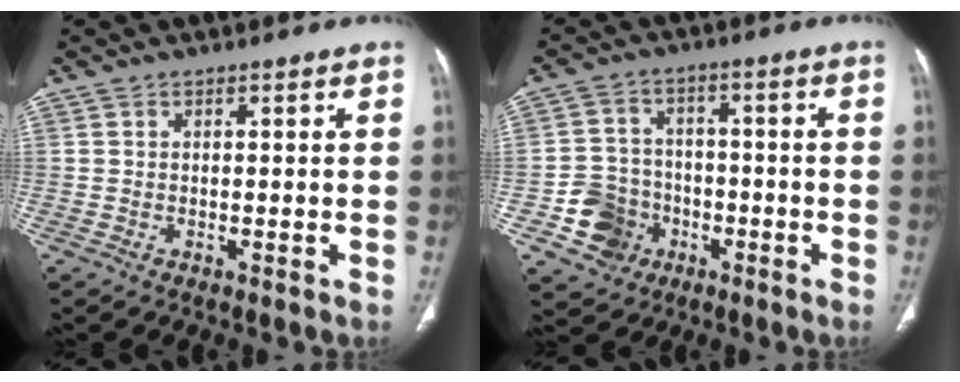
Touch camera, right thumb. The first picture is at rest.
{"total": 8.7, "force": [-3.5, 7.7, 1.9], "torque": [-0.004, 0.027, -0.054]}